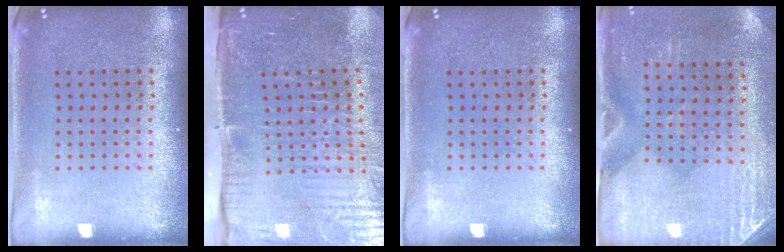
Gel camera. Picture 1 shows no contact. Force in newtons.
{"total": 5.2, "press": 4.4, "slide": 2.8}
{"total": 0.0}
{"total": 2.9, "press": 2.5, "slide": 1.4}